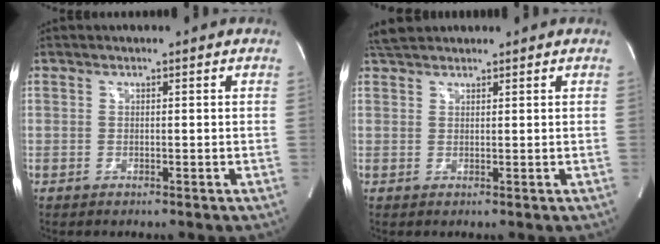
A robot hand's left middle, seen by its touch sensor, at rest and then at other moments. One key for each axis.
{"total": 3.3, "fx": 3.0, "fy": 1.0, "fz": 0.8, "tx": -0.020, "ty": 0.024, "tz": 0.055}